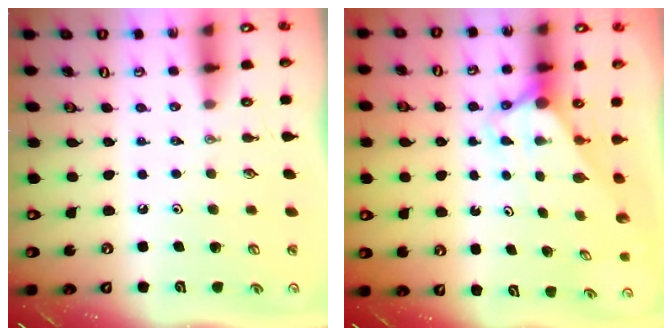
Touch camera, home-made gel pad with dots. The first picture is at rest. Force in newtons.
{"total": 2.7, "press": 2.7, "slide": 0.0}